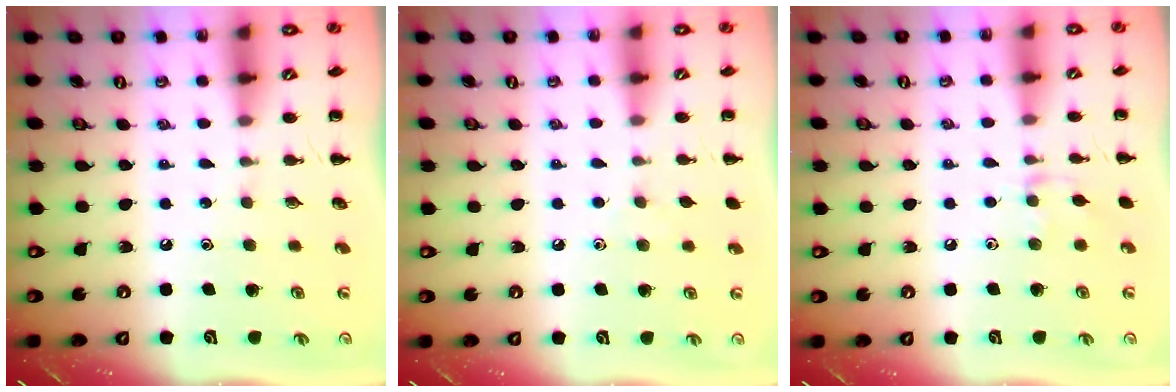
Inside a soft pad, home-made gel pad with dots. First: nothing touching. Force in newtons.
{"total": 3.4, "press": 3.1, "slide": 1.3}
{"total": 4.9, "press": 4.7, "slide": 1.3}